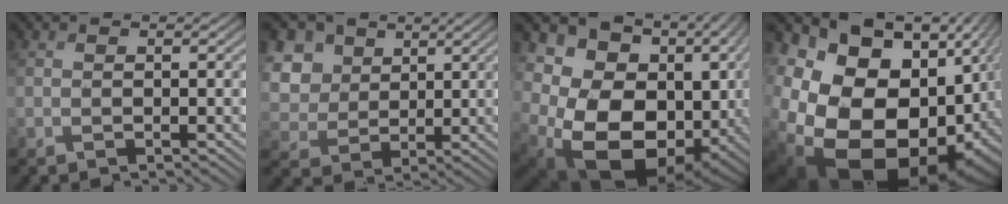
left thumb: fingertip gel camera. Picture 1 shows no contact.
{"total": 8.0, "force": [3.0, 6.7, 3.4], "torque": [-0.135, 0.009, 0.052]}
{"total": 20.9, "force": [-2.1, 15.2, 14.2], "torque": [-0.274, -0.039, -0.008]}
{"total": 22.2, "force": [-5.1, 16.3, 14.2], "torque": [-0.287, -0.072, -0.056]}